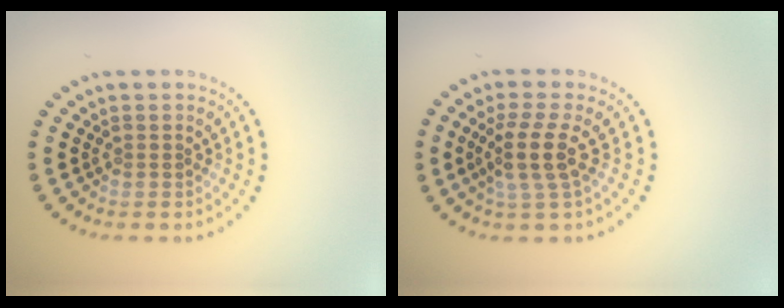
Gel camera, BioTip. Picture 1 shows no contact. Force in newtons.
{"total": 3.4, "press": 2.7, "slide": 2.1}